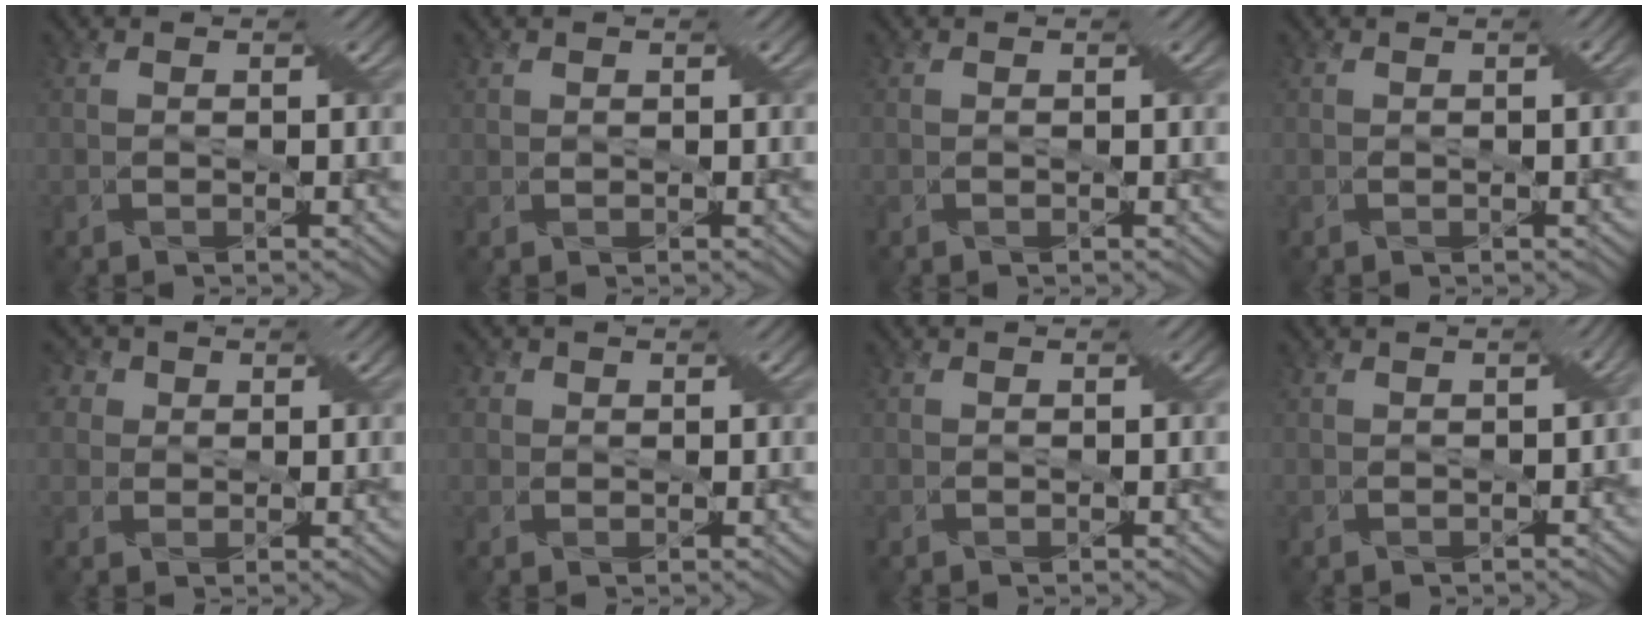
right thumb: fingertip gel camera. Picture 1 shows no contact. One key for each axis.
{"total": 0.9, "fx": 0.6, "fy": 0.7, "fz": 0.2, "tx": -0.005, "ty": -0.001, "tz": 0.010}
{"total": 0.0}
{"total": 1.5, "fx": 0.1, "fy": 0.3, "fz": 1.5, "tx": -0.018, "ty": 0.006, "tz": 0.001}
{"total": 6.2, "fx": 2.6, "fy": 4.9, "fz": 2.6, "tx": -0.069, "ty": 0.027, "tz": 0.033}
{"total": 2.7, "fx": 1.0, "fy": 2.3, "fz": 1.0, "tx": -0.016, "ty": 0.012, "tz": 0.003}
{"total": 0.0}
{"total": 2.2, "fx": -0.4, "fy": 1.4, "fz": 1.7, "tx": -0.018, "ty": -0.005, "tz": -0.005}